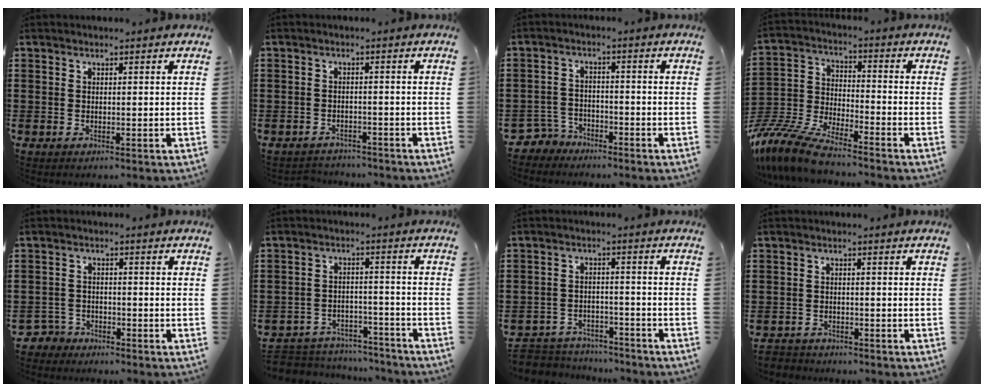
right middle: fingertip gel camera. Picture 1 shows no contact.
{"total": 2.1, "force": [-2.0, 0.4, -0.2], "torque": [-0.004, 0.000, -0.047]}
{"total": 3.6, "force": [-3.3, 1.4, 0.2], "torque": [-0.028, -0.004, -0.075]}
{"total": 9.6, "force": [-8.9, 1.2, 3.4], "torque": [-0.096, -0.001, -0.185]}
{"total": 2.9, "force": [-2.6, 1.1, 0.1], "torque": [-0.017, -0.003, -0.059]}
{"total": 5.2, "force": [-5.1, 1.0, 0.0], "torque": [-0.015, 0.008, -0.110]}
{"total": 4.8, "force": [-4.7, 1.0, -0.2], "torque": [-0.007, 0.008, -0.101]}
{"total": 2.1, "force": [-2.0, 0.5, -0.3], "torque": [-0.002, 0.000, -0.047]}